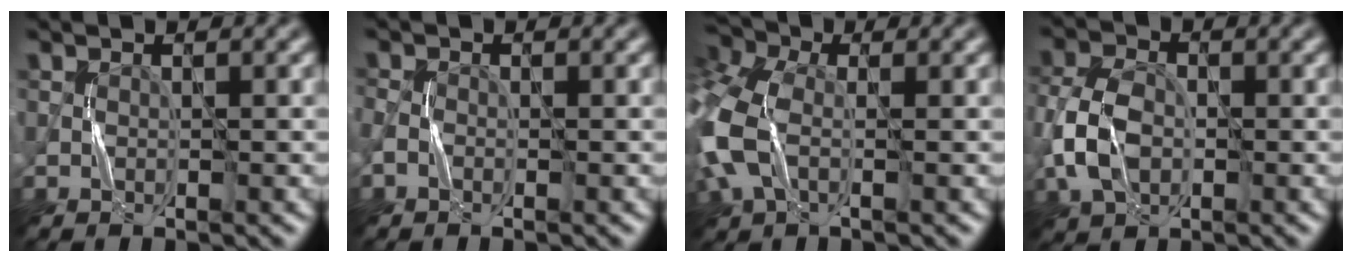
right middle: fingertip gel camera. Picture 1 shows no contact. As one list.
[{"total": 1.1, "force": [-0.5, 0.9, 0.5], "torque": [-0.010, 0.004, -0.013]}, {"total": 9.3, "force": [-1.0, 6.0, 7.0], "torque": [-0.206, -0.003, -0.034]}, {"total": 5.4, "force": [-1.0, 3.9, 3.6], "torque": [-0.084, 0.005, -0.026]}]